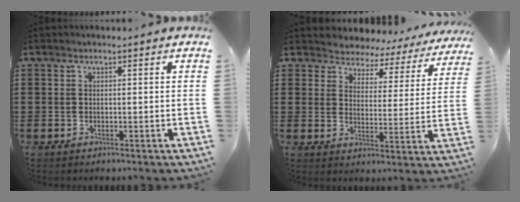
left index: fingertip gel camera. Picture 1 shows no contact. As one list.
[{"total": 3.4, "force": [3.2, 0.9, -0.3], "torque": [-0.020, -0.024, 0.048]}]